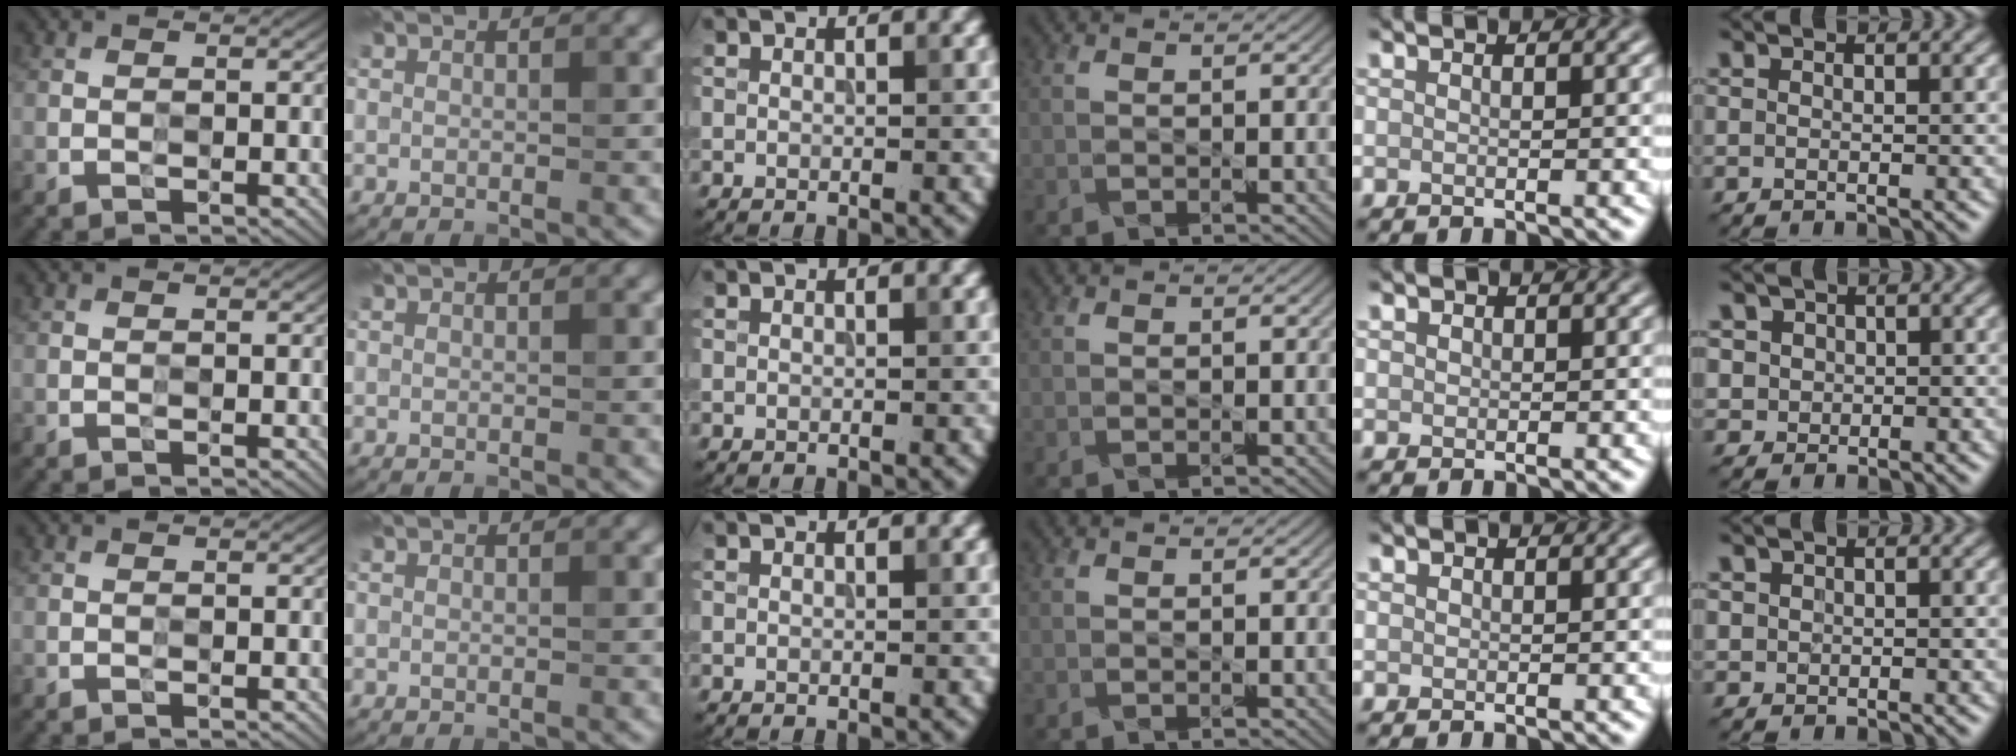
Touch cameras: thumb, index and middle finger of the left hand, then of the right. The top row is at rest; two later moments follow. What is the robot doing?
{"motion": "press", "object": "button"}